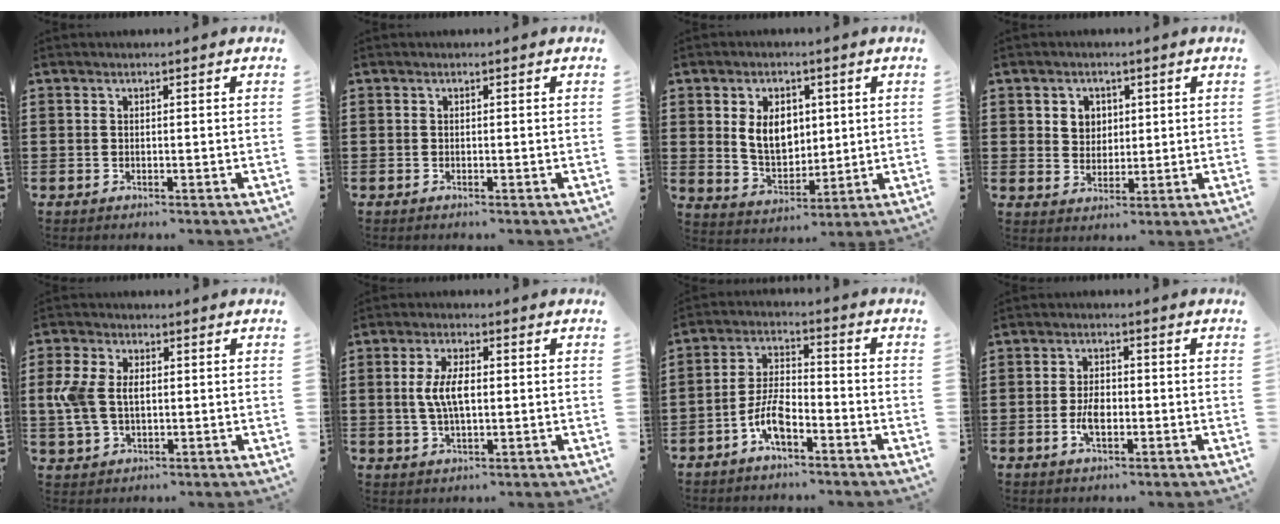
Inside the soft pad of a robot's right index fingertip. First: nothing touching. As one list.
[{"total": 0.0}, {"total": 7.2, "force": [1.5, 5.0, 5.0], "torque": [-0.094, 0.009, 0.025]}, {"total": 3.4, "force": [1.3, 3.0, 0.9], "torque": [-0.023, 0.008, 0.021]}, {"total": 5.7, "force": [0.3, 3.7, 4.3], "torque": [-0.119, 0.003, -0.004]}, {"total": 5.7, "force": [0.4, 2.3, 5.3], "torque": [-0.117, 0.002, 0.000]}, {"total": 6.2, "force": [-3.5, 2.4, 4.5], "torque": [-0.107, 0.002, -0.073]}, {"total": 4.0, "force": [-0.9, 2.1, 3.3], "torque": [-0.073, 0.000, -0.019]}]